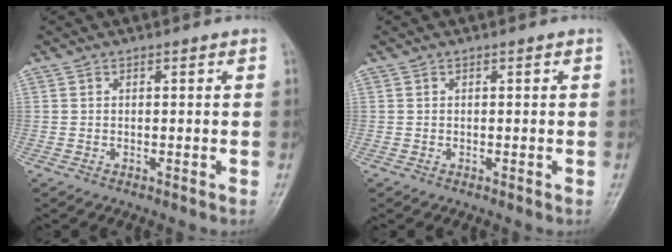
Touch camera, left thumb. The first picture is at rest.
{"total": 0.0}